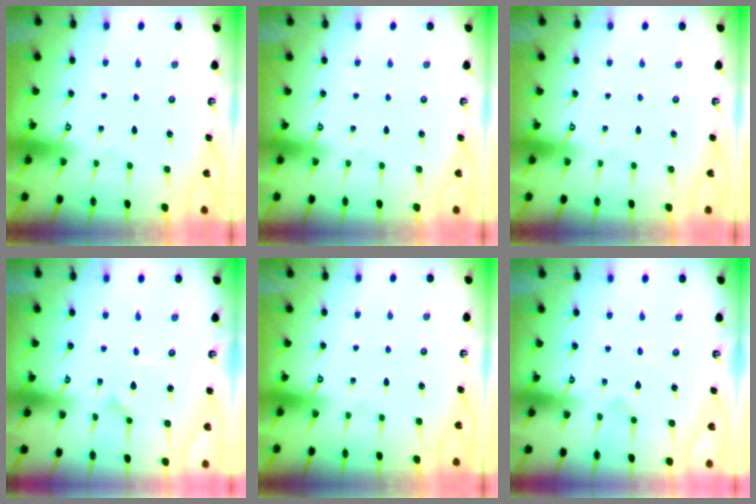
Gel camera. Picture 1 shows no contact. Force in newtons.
{"total": 0.0}
{"total": 0.0}
{"total": 1.0, "press": 1.0, "slide": 0.1}
{"total": 0.0}
{"total": 1.7, "press": 1.6, "slide": 0.5}